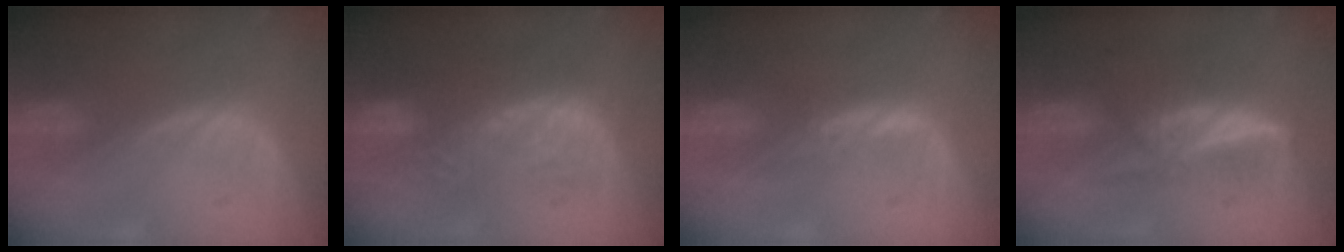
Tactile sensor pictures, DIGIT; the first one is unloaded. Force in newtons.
{"total": 9.4, "press": 9.0, "slide": 2.7}
{"total": 2.2, "press": 2.1, "slide": 0.2}
{"total": 6.0, "press": 5.5, "slide": 2.4}